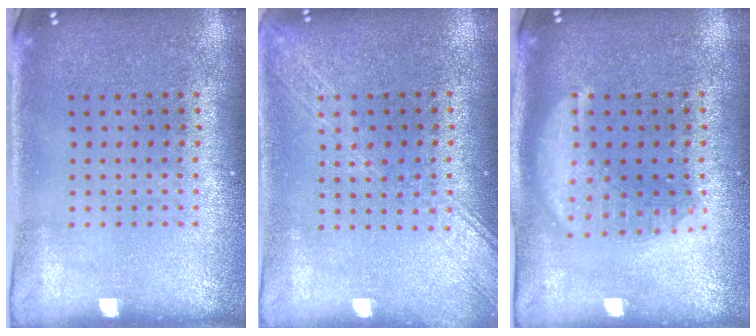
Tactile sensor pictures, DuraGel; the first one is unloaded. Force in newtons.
{"total": 1.7, "press": 1.7, "slide": 0.2}
{"total": 2.8, "press": 2.7, "slide": 0.4}